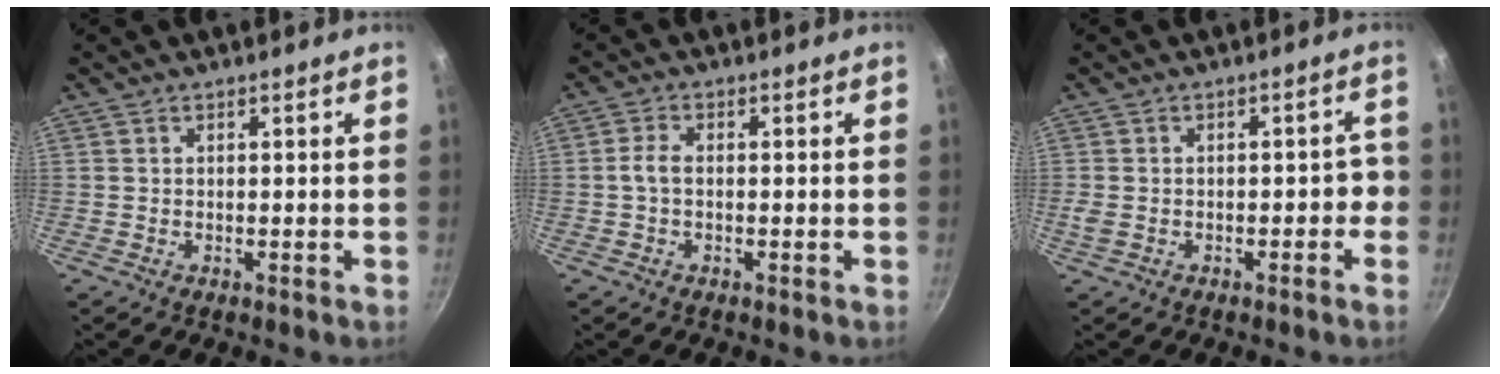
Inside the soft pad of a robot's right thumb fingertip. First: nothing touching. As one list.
[{"total": 2.8, "force": [-0.3, 1.2, 2.5], "torque": [-0.064, 0.009, -0.010]}, {"total": 4.7, "force": [-1.5, 2.8, 3.4], "torque": [-0.020, 0.031, -0.019]}]